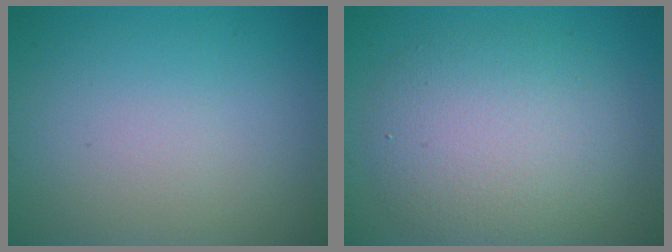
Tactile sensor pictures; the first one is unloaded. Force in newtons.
{"total": 6.1, "press": 6.1, "slide": 0.3}